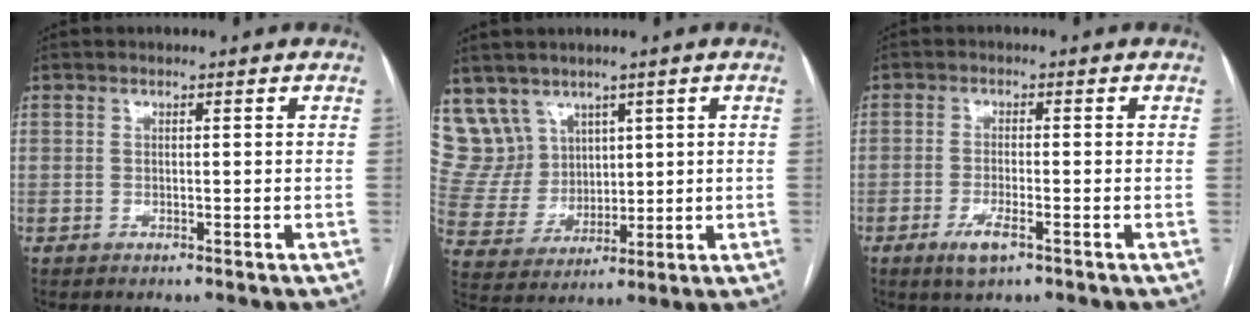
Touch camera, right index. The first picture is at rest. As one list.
[{"total": 8.5, "force": [5.7, 6.3, 0.4], "torque": [-0.019, 0.033, 0.133]}, {"total": 3.8, "force": [-2.1, 0.8, 3.1], "torque": [-0.065, -0.005, -0.037]}]